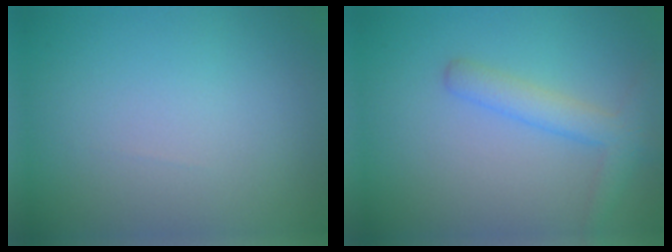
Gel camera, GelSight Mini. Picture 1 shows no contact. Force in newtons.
{"total": 2.9, "press": 2.9, "slide": 0.2}